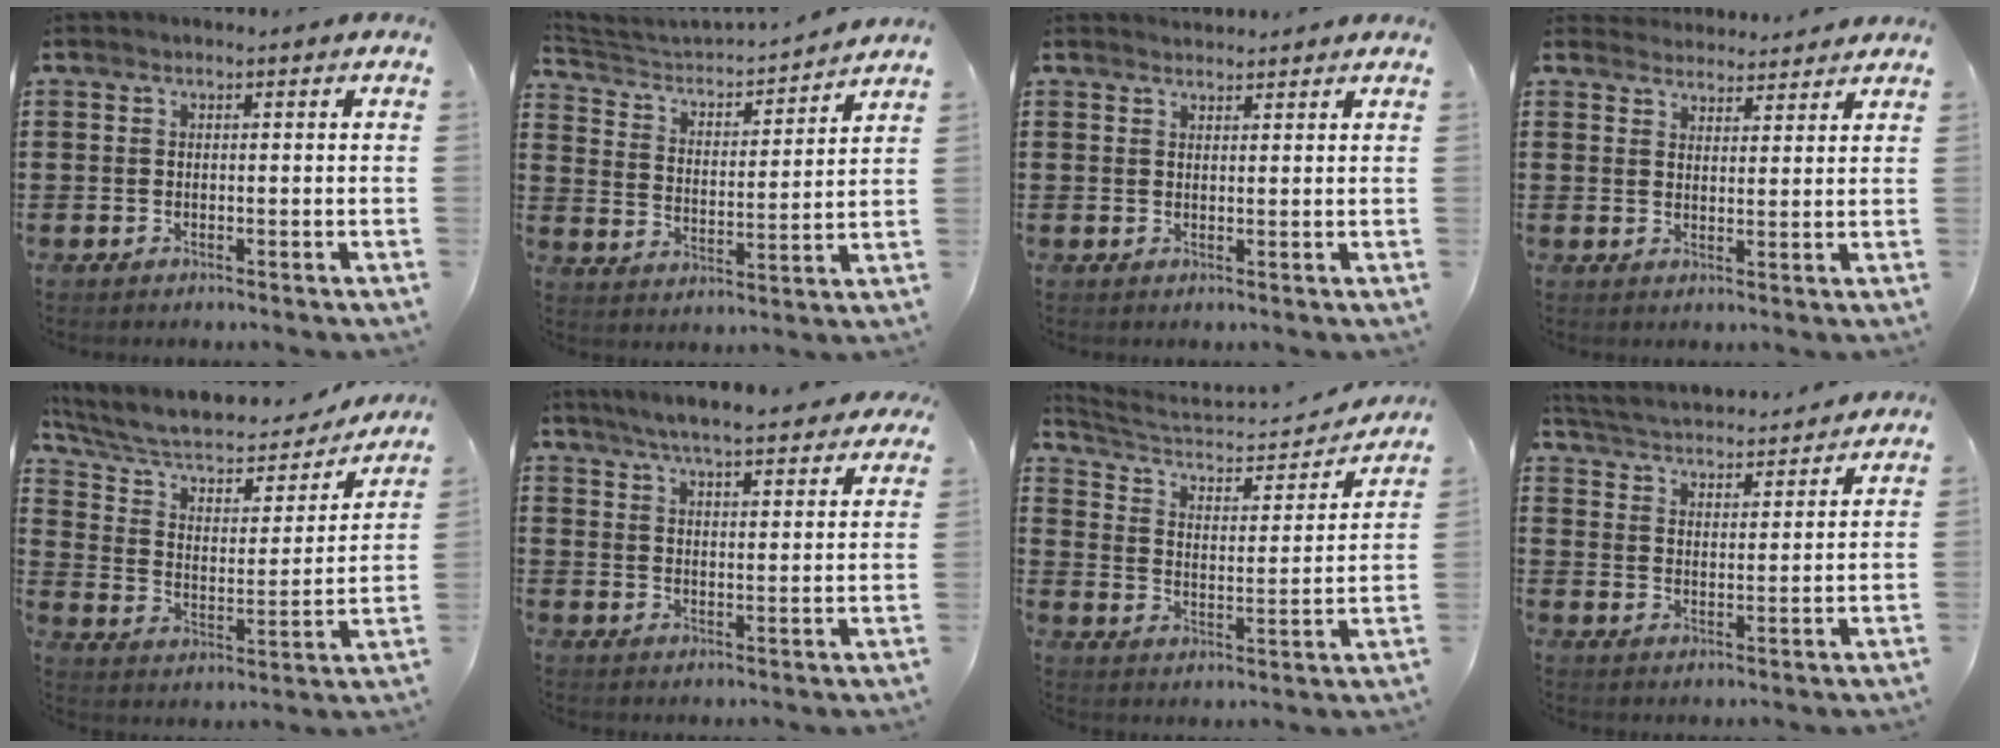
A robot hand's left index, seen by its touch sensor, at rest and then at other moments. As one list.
[{"total": 3.2, "force": [3.0, 0.3, 0.8], "torque": [-0.039, -0.034, 0.041]}, {"total": 1.4, "force": [1.4, 0.0, 0.0], "torque": [-0.003, 0.001, 0.028]}, {"total": 3.2, "force": [3.2, 0.3, -0.2], "torque": [-0.007, -0.012, 0.060]}, {"total": 8.0, "force": [6.7, 2.7, 3.5], "torque": [-0.099, -0.041, 0.113]}, {"total": 5.9, "force": [5.5, 0.1, 2.0], "torque": [-0.060, -0.026, 0.097]}, {"total": 4.7, "force": [4.1, 1.4, 1.8], "torque": [-0.060, -0.031, 0.062]}, {"total": 3.6, "force": [3.6, -0.1, 0.3], "torque": [-0.028, -0.030, 0.056]}]